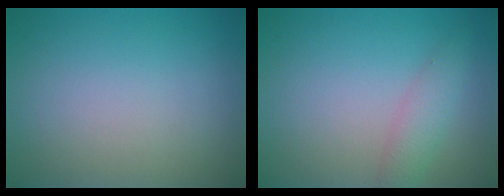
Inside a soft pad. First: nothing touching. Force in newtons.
{"total": 2.2, "press": 2.2, "slide": 0.1}